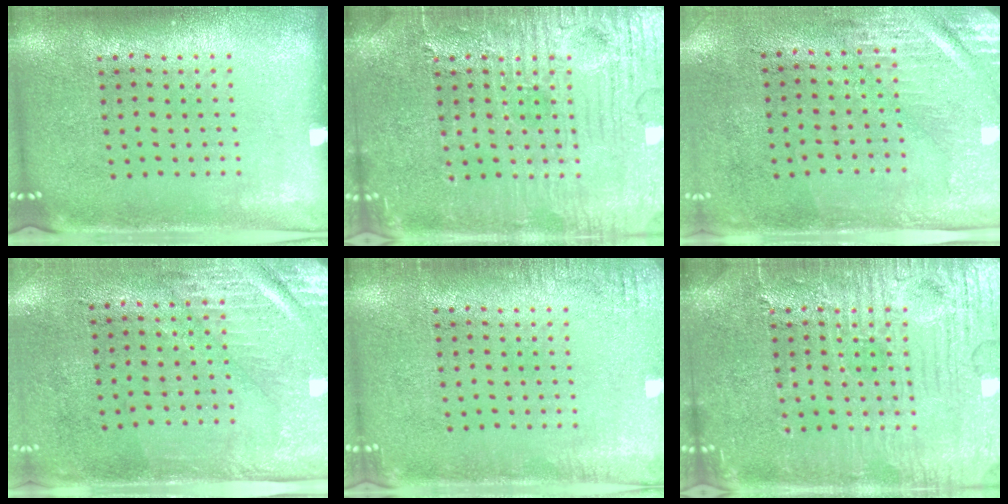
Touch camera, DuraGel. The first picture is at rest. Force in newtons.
{"total": 6.4, "press": 6.4, "slide": 0.7}
{"total": 3.0, "press": 2.5, "slide": 1.6}
{"total": 2.9, "press": 2.5, "slide": 1.5}
{"total": 1.5, "press": 1.5, "slide": 0.3}
{"total": 6.4, "press": 6.4, "slide": 0.7}